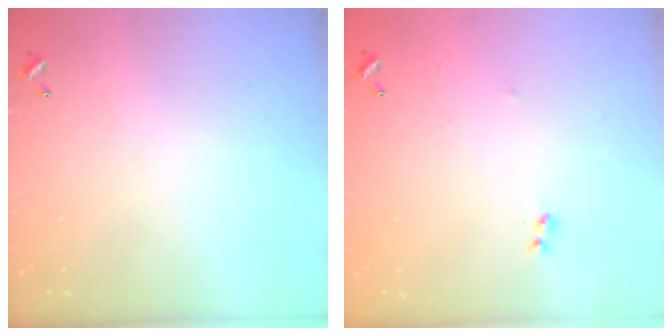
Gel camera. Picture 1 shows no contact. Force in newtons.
{"total": 6.4, "press": 6.4, "slide": 0.8}